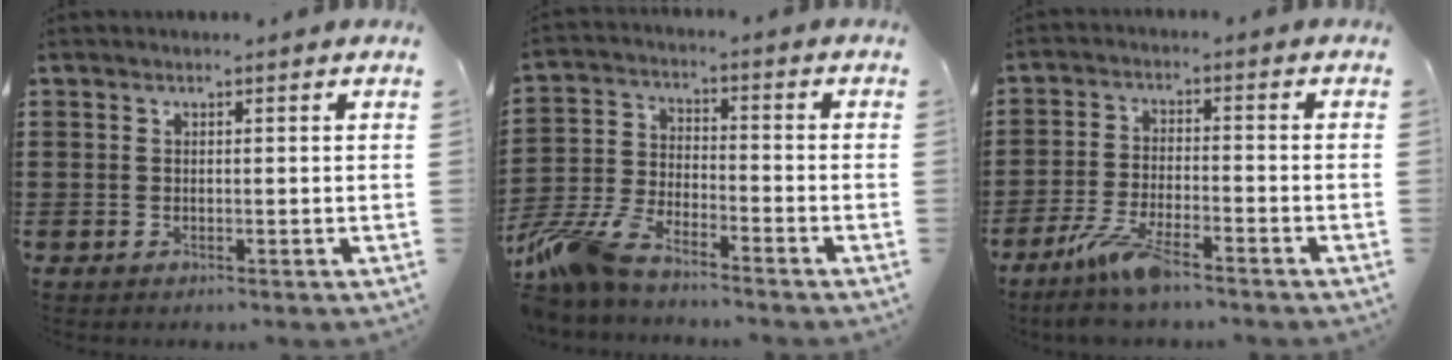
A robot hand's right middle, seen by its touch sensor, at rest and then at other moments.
{"total": 8.7, "force": [-7.7, 1.5, 3.8], "torque": [-0.096, 0.002, -0.155]}
{"total": 6.8, "force": [-5.0, 1.2, 4.4], "torque": [-0.102, -0.011, -0.097]}